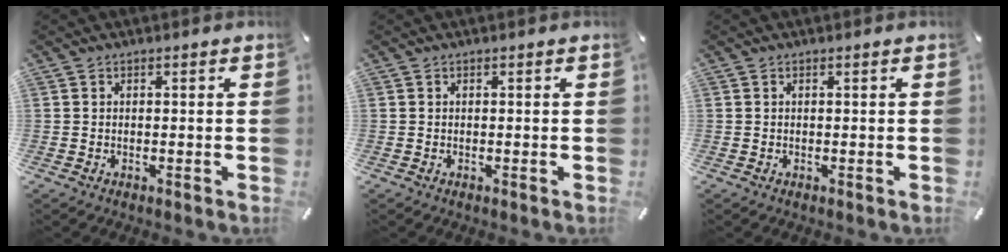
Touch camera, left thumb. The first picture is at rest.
{"total": 0.0}
{"total": 0.0}